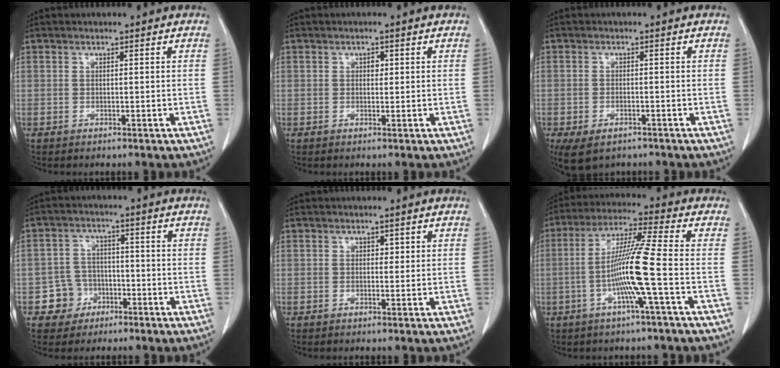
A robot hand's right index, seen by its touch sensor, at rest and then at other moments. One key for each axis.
{"total": 1.2, "fx": 0.4, "fy": 0.8, "fz": 0.8, "tx": -0.007, "ty": 0.001, "tz": 0.003}
{"total": 5.8, "fx": -3.8, "fy": 3.2, "fz": 3.1, "tx": -0.058, "ty": -0.007, "tz": -0.056}
{"total": 5.3, "fx": -2.3, "fy": 4.7, "fz": 0.1, "tx": 0.006, "ty": 0.017, "tz": -0.037}
{"total": 0.9, "fx": 0.4, "fy": 0.6, "fz": 0.5, "tx": 0.001, "ty": 0.001, "tz": 0.003}
{"total": 10.8, "fx": -2.5, "fy": -1.3, "fz": 10.4, "tx": -0.200, "ty": 0.001, "tz": -0.052}